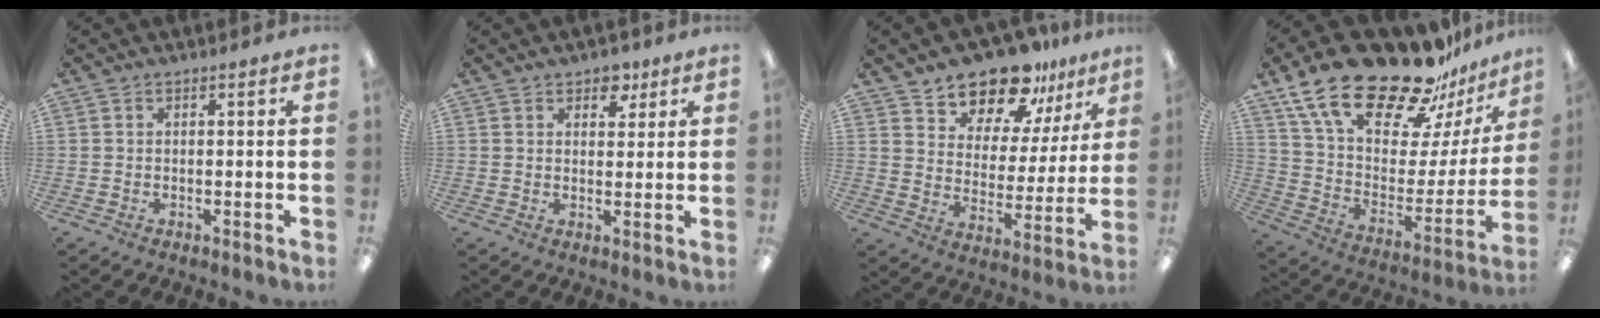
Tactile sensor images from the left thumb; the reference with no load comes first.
{"total": 4.7, "force": [3.3, 2.9, 1.6], "torque": [-0.008, -0.011, 0.054]}
{"total": 15.0, "force": [13.2, 5.9, 3.8], "torque": [-0.070, -0.108, 0.243]}
{"total": 27.5, "force": [20.4, 10.7, 15.0], "torque": [-0.266, -0.136, 0.364]}